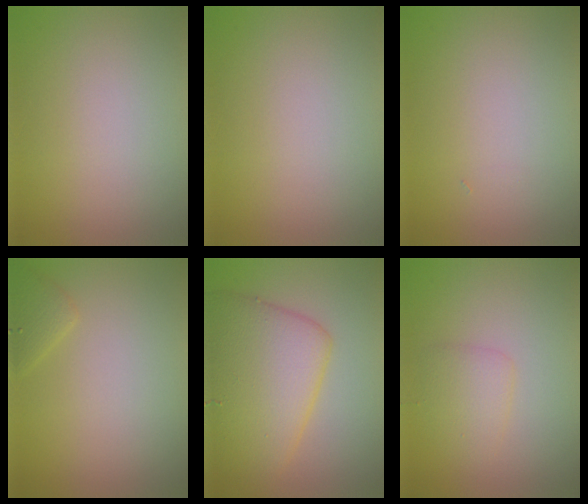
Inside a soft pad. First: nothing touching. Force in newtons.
{"total": 0.0}
{"total": 0.0}
{"total": 1.3, "press": 1.3, "slide": 0.2}
{"total": 7.4, "press": 7.4, "slide": 0.2}
{"total": 1.9, "press": 1.9, "slide": 0.1}